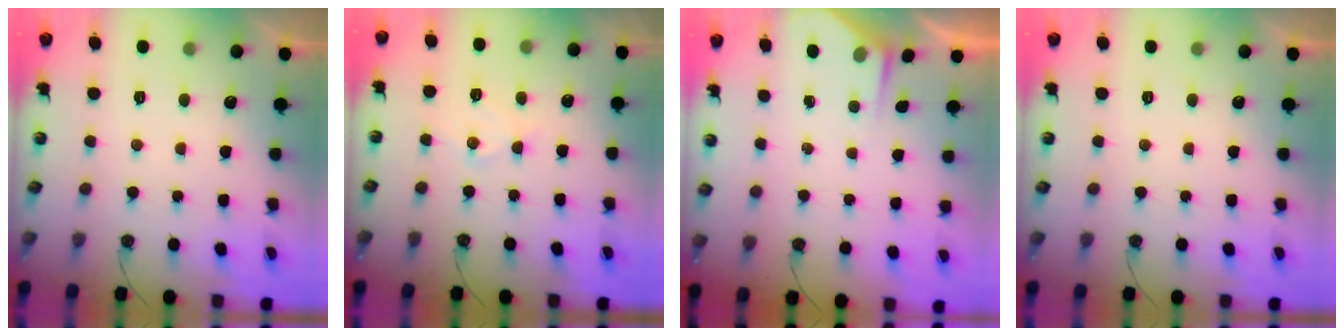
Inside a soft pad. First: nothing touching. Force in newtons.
{"total": 7.3, "press": 7.3, "slide": 0.6}
{"total": 2.5, "press": 2.5, "slide": 0.4}
{"total": 0.0}